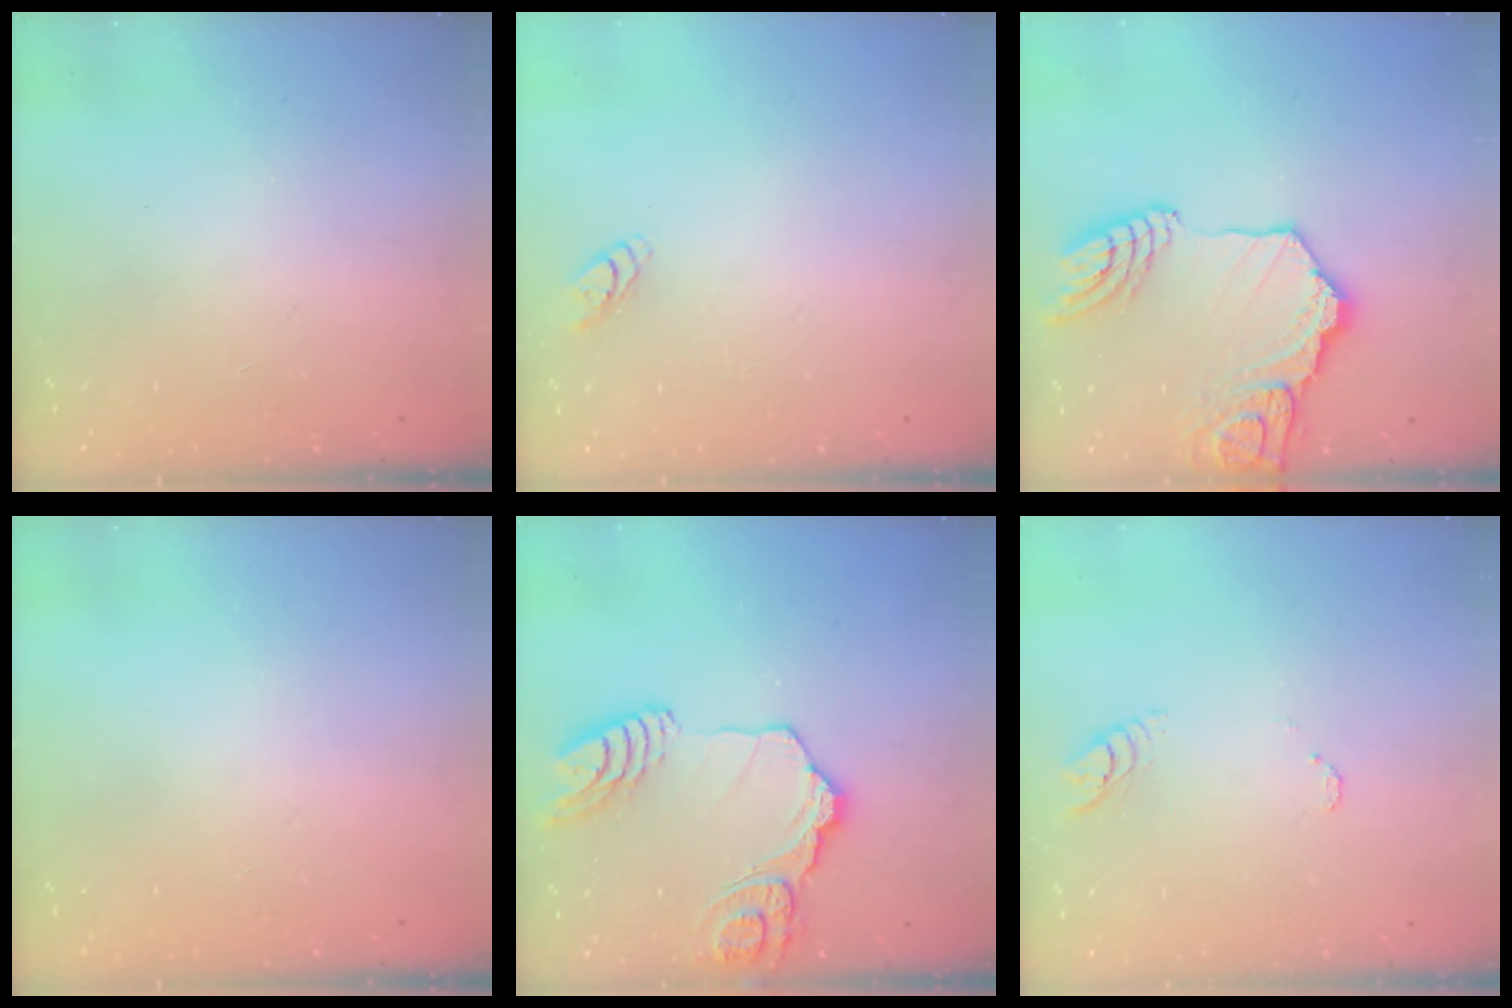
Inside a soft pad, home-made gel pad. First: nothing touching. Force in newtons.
{"total": 2.8, "press": 2.8, "slide": 0.3}
{"total": 20.0, "press": 19.8, "slide": 2.6}
{"total": 0.0}
{"total": 18.6, "press": 18.5, "slide": 2.1}
{"total": 3.5, "press": 3.5, "slide": 0.2}